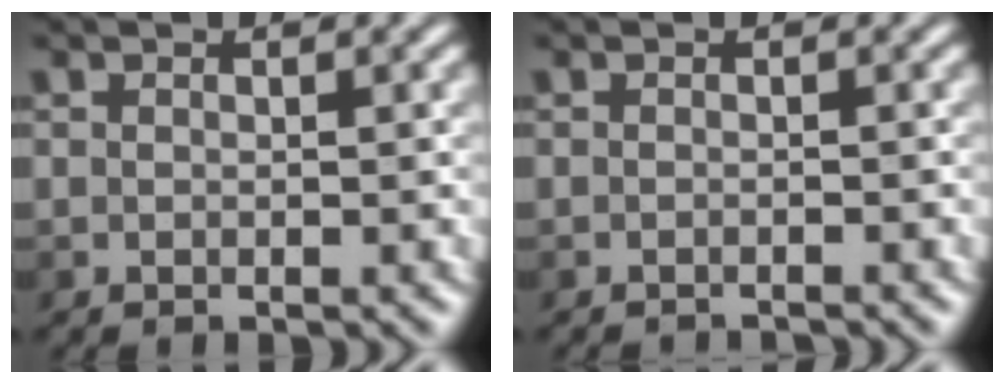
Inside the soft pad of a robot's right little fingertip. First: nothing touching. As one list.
[{"total": 0.6, "force": [-0.5, -0.2, 0.0], "torque": [0.002, -0.001, -0.011]}]